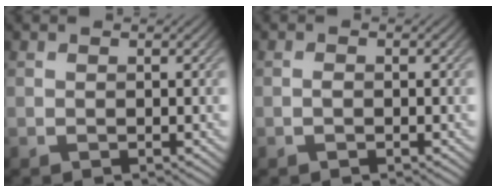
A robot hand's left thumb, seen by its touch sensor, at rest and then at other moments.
{"total": 0.6, "force": [-0.3, 0.3, 0.5], "torque": [-0.008, 0.002, -0.006]}